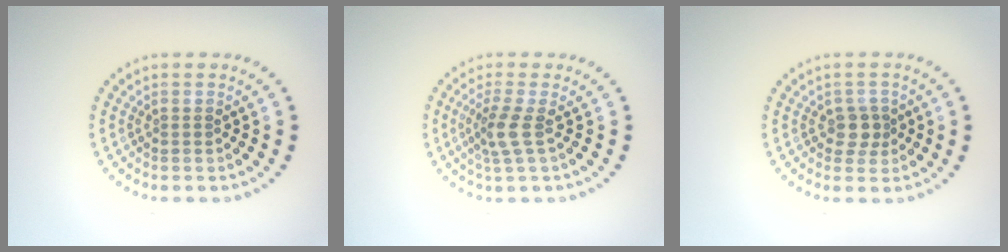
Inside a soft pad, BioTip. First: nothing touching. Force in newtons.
{"total": 2.3, "press": 1.7, "slide": 1.5}
{"total": 1.9, "press": 1.7, "slide": 0.9}